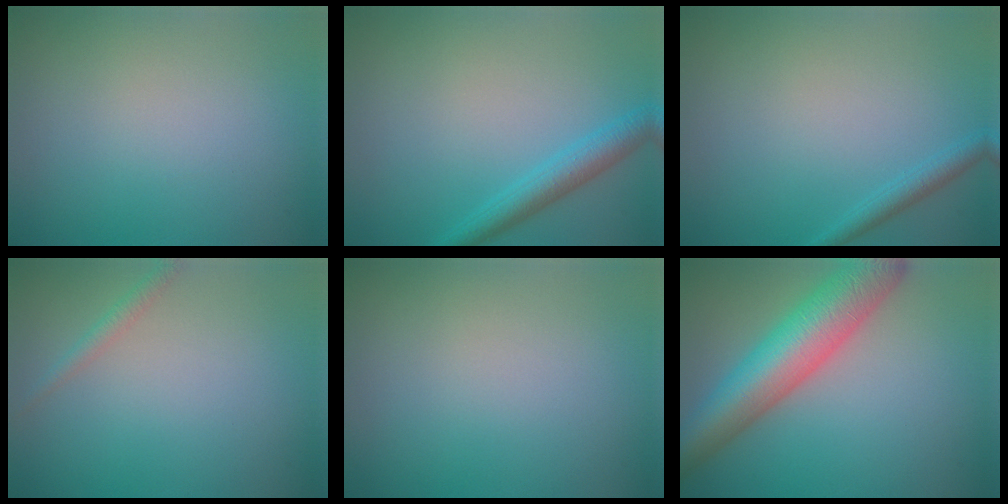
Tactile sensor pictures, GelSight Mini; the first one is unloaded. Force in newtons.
{"total": 3.1, "press": 3.1, "slide": 0.1}
{"total": 1.6, "press": 1.6, "slide": 0.1}
{"total": 1.2, "press": 1.2, "slide": 0.1}
{"total": 0.0}
{"total": 9.1, "press": 9.1, "slide": 0.4}